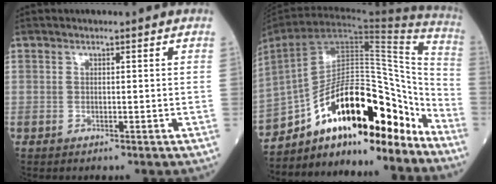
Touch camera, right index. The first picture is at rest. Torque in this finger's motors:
{"motor_torque": [1.08, -1.06, 0.66, 0.21]}